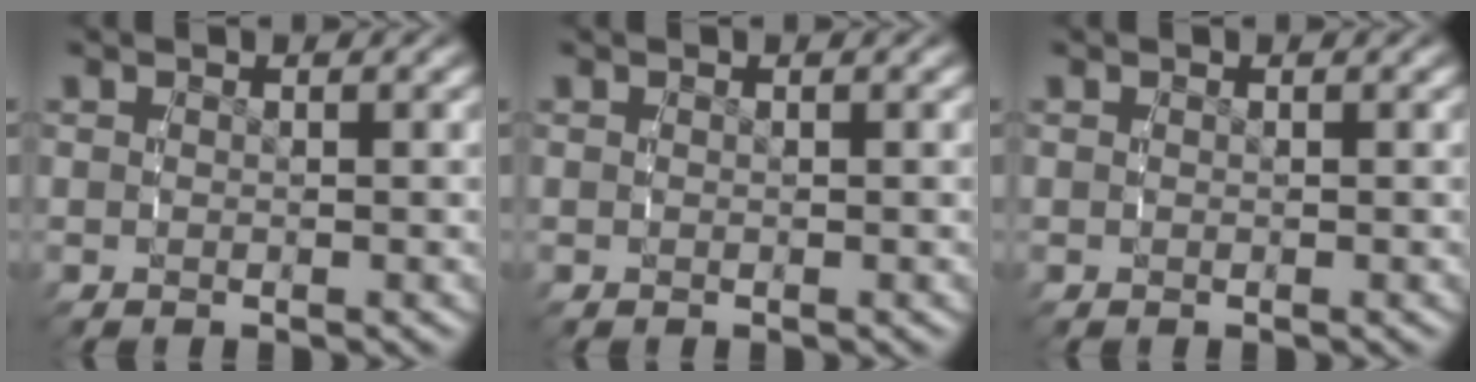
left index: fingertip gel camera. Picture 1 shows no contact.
{"total": 0.0}
{"total": 0.0}